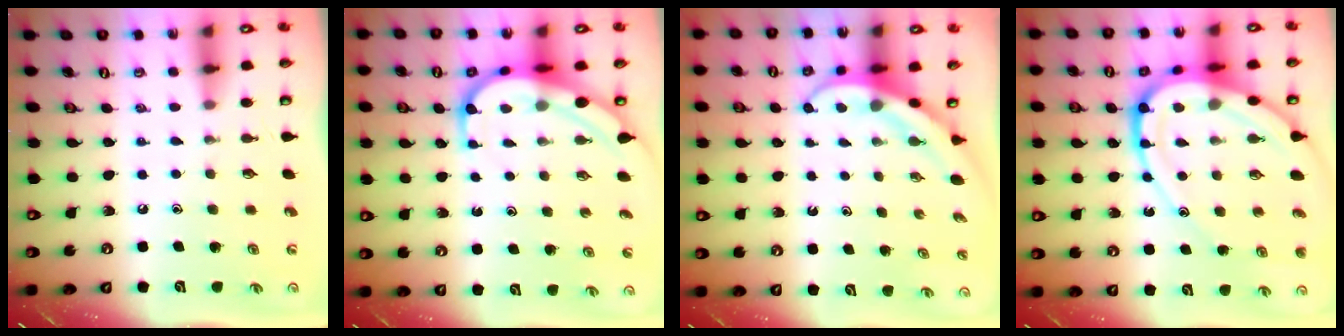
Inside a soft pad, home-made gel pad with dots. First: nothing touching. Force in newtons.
{"total": 8.4, "press": 8.4, "slide": 0.8}
{"total": 4.0, "press": 4.0, "slide": 0.4}
{"total": 19.1, "press": 19.0, "slide": 2.0}